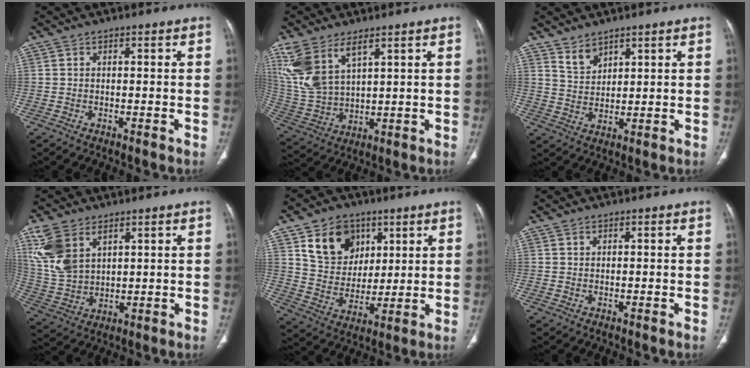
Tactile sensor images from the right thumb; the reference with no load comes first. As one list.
[{"total": 13.2, "force": [7.1, 6.4, 9.1], "torque": [-0.202, -0.015, 0.162]}, {"total": 4.0, "force": [3.2, 1.9, 1.3], "torque": [-0.014, -0.027, 0.070]}, {"total": 11.9, "force": [5.8, 7.2, 7.6], "torque": [-0.165, -0.011, 0.131]}, {"total": 13.4, "force": [6.3, 10.4, 5.7], "torque": [-0.065, -0.025, 0.121]}, {"total": 0.7, "force": [0.5, 0.4, 0.3], "torque": [-0.004, -0.002, 0.008]}]